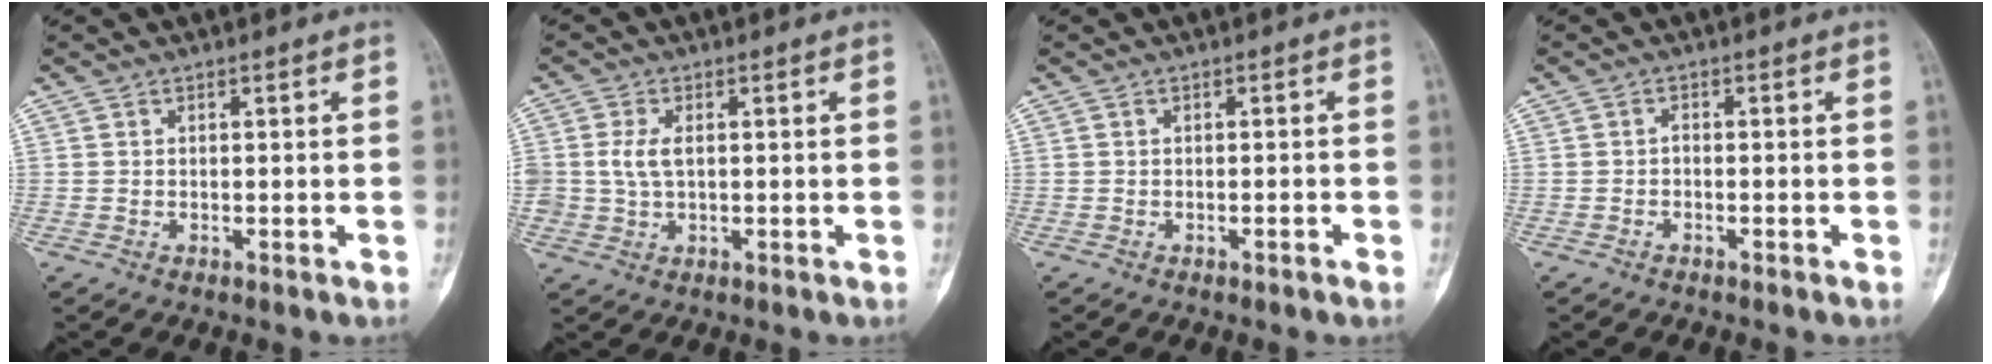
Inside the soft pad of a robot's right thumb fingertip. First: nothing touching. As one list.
[{"total": 3.9, "force": [0.4, 2.3, 3.1], "torque": [-0.069, 0.002, 0.011]}, {"total": 0.9, "force": [-0.6, 0.1, 0.8], "torque": [-0.019, 0.004, -0.006]}, {"total": 0.8, "force": [-0.4, 0.4, 0.6], "torque": [-0.010, 0.004, -0.012]}]